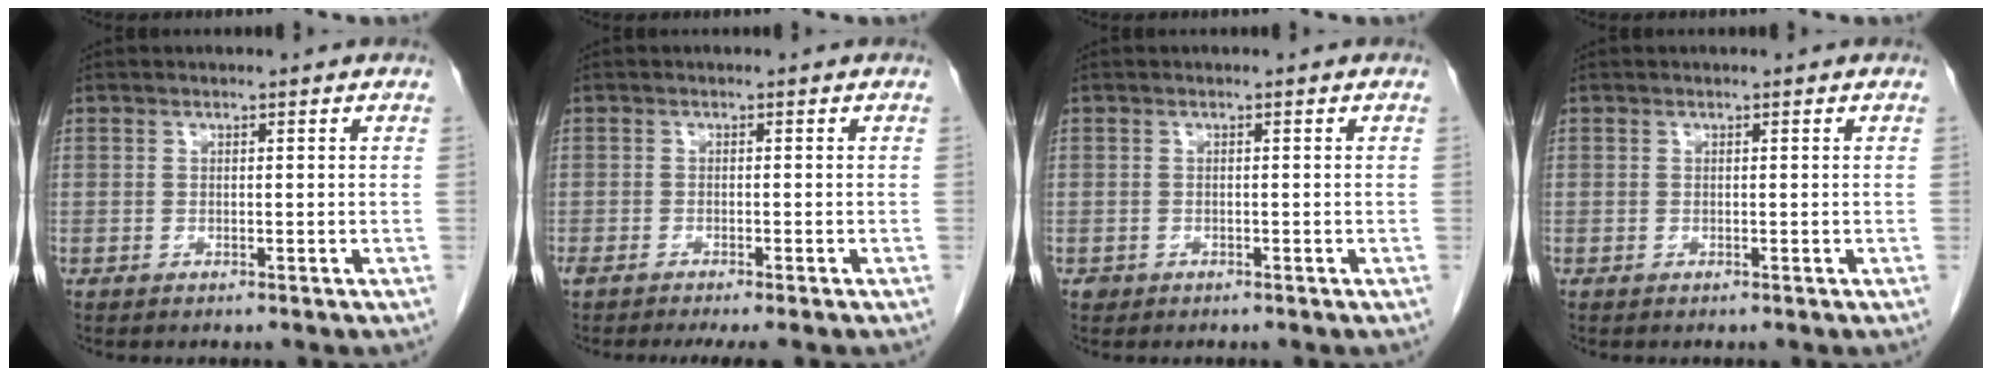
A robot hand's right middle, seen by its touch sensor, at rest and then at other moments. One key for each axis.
{"total": 6.5, "fx": -5.4, "fy": 0.8, "fz": 3.6, "tx": -0.048, "ty": -0.008, "tz": -0.081}
{"total": 0.7, "fx": -0.4, "fy": 0.6, "fz": 0.0, "tx": -0.003, "ty": 0.003, "tz": -0.006}
{"total": 0.0}